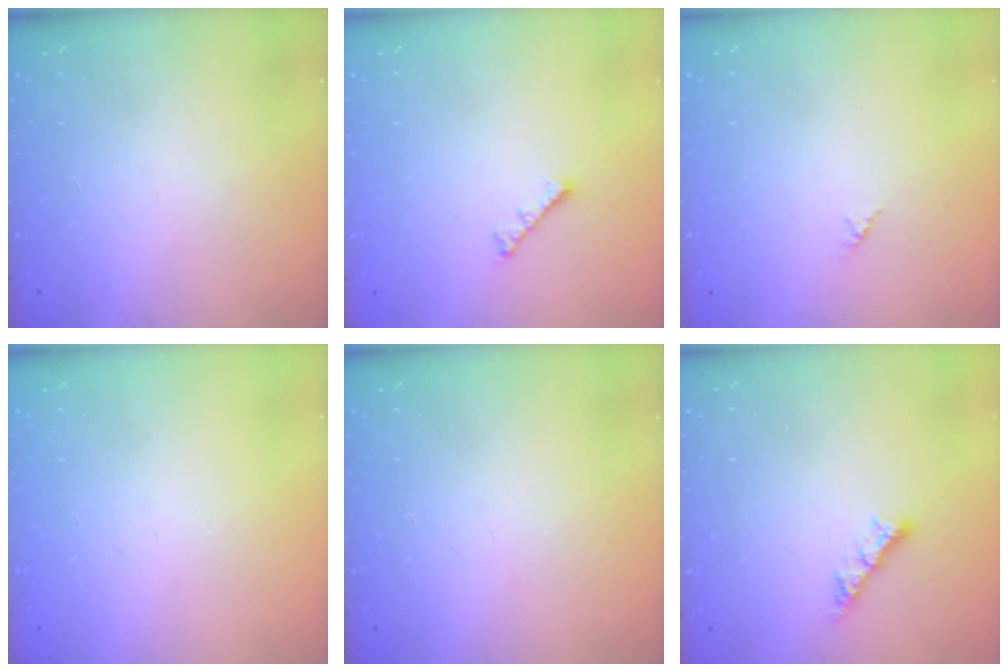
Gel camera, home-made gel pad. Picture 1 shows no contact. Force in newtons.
{"total": 3.0, "press": 3.0, "slide": 0.5}
{"total": 1.2, "press": 1.2, "slide": 0.3}
{"total": 0.0}
{"total": 0.0}
{"total": 5.0, "press": 5.0, "slide": 0.3}